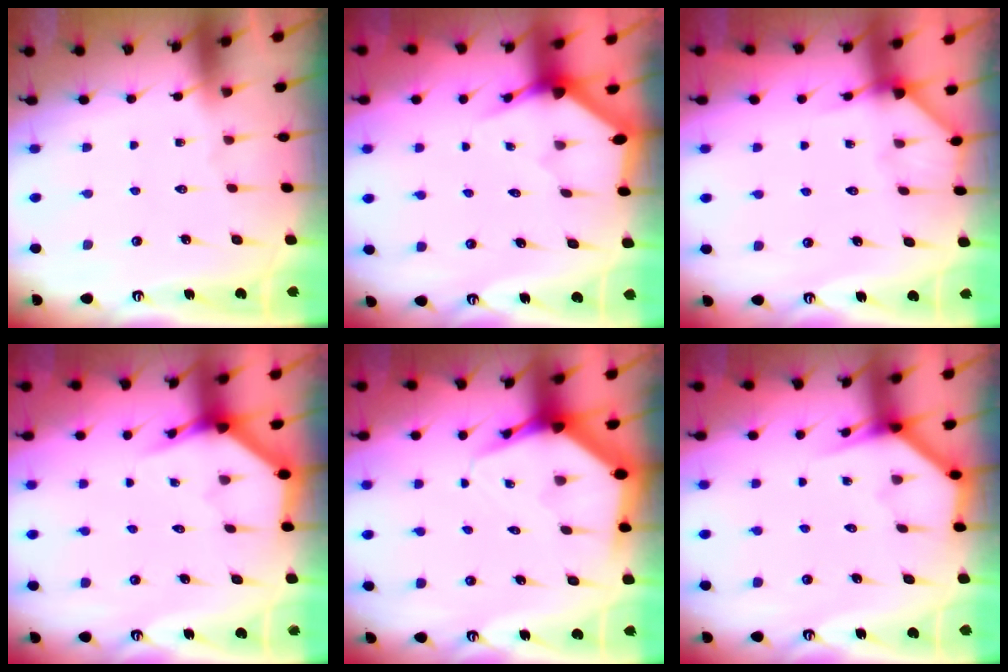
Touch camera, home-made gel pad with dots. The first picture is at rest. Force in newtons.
{"total": 3.5, "press": 3.5, "slide": 0.1}
{"total": 3.5, "press": 3.5, "slide": 0.4}
{"total": 3.8, "press": 3.8, "slide": 0.2}
{"total": 5.8, "press": 5.8, "slide": 0.3}
{"total": 3.8, "press": 3.8, "slide": 0.2}